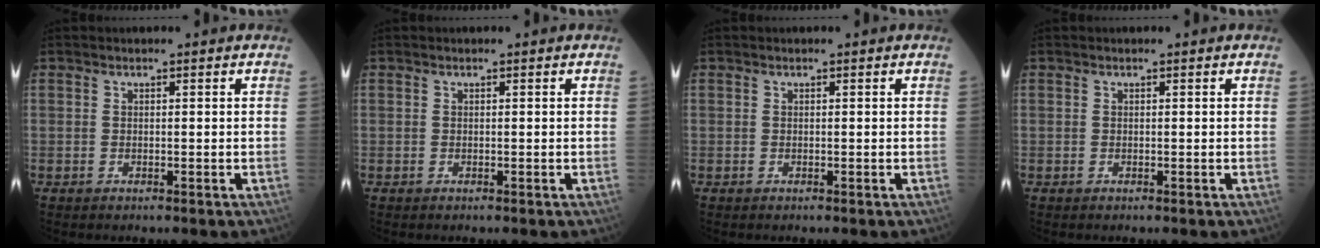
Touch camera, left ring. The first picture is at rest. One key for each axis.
{"total": 0.0}
{"total": 0.0}
{"total": 0.0}